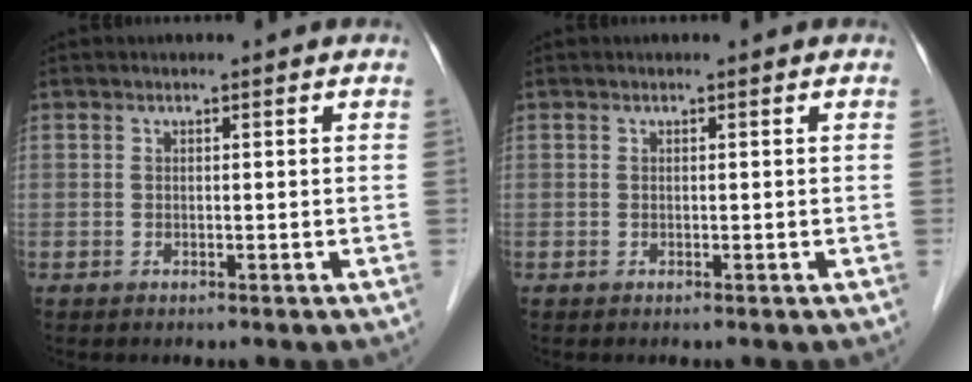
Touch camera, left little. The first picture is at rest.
{"total": 0.0}